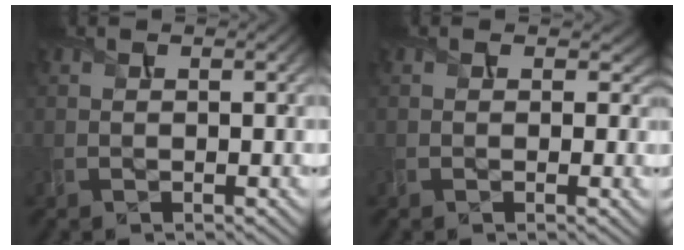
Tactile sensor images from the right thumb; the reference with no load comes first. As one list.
[{"total": 2.0, "force": [0.6, 1.6, 1.0], "torque": [-0.020, -0.010, 0.008]}]